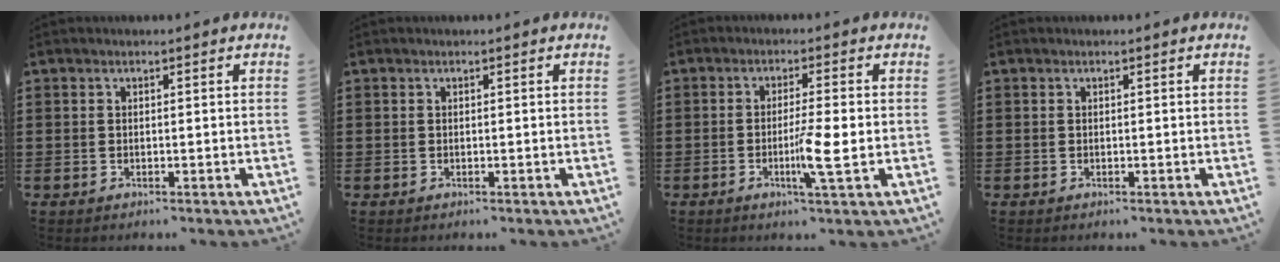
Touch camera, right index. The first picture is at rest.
{"total": 0.0}
{"total": 5.6, "force": [-1.4, 0.0, 5.5], "torque": [-0.093, -0.010, -0.026]}
{"total": 0.0}